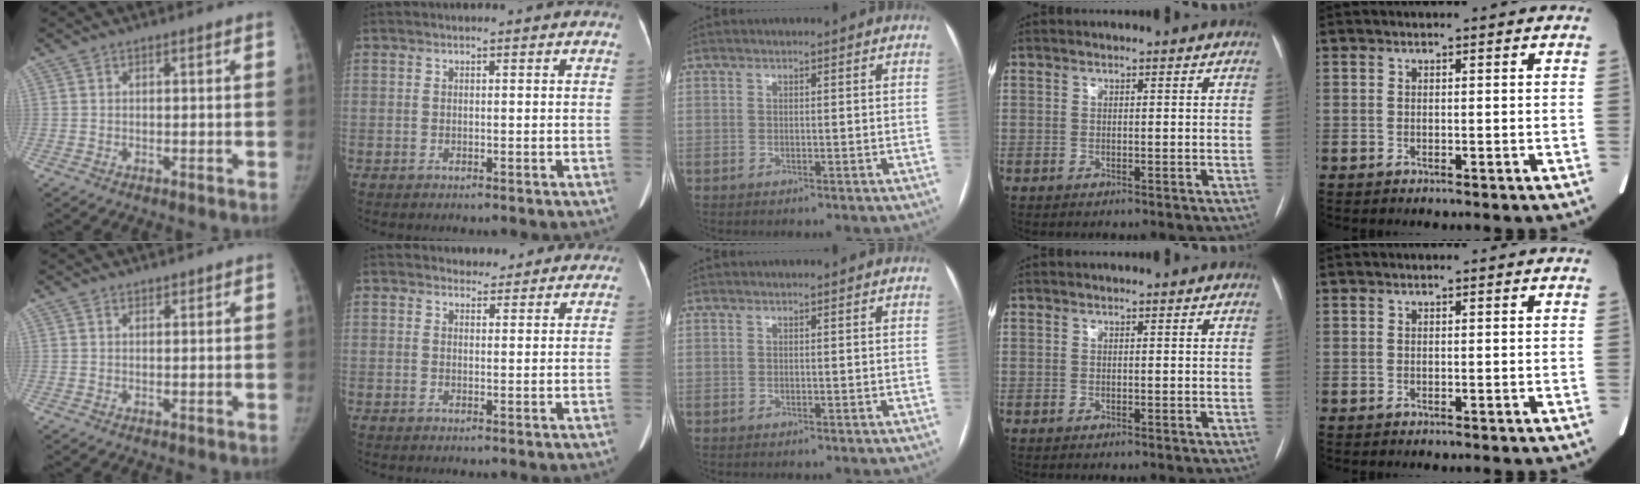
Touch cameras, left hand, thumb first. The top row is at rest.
{"thumb": {"total": 0.7, "force": [0.6, 0.3, 0.1], "torque": [-0.001, -0.005, 0.010]}, "index": {"total": 4.4, "force": [4.0, 1.7, -0.1], "torque": [0.010, 0.008, 0.040]}}